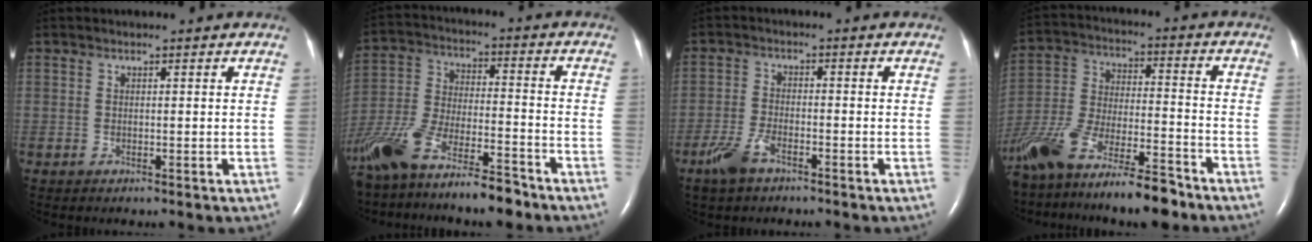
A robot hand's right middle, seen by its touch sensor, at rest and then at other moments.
{"total": 17.1, "force": [-13.9, 3.6, 9.4], "torque": [-0.209, -0.012, -0.250]}
{"total": 4.8, "force": [-3.3, 1.6, 3.0], "torque": [-0.076, -0.004, -0.063]}
{"total": 19.1, "force": [-15.4, 3.4, 10.8], "torque": [-0.235, -0.020, -0.273]}